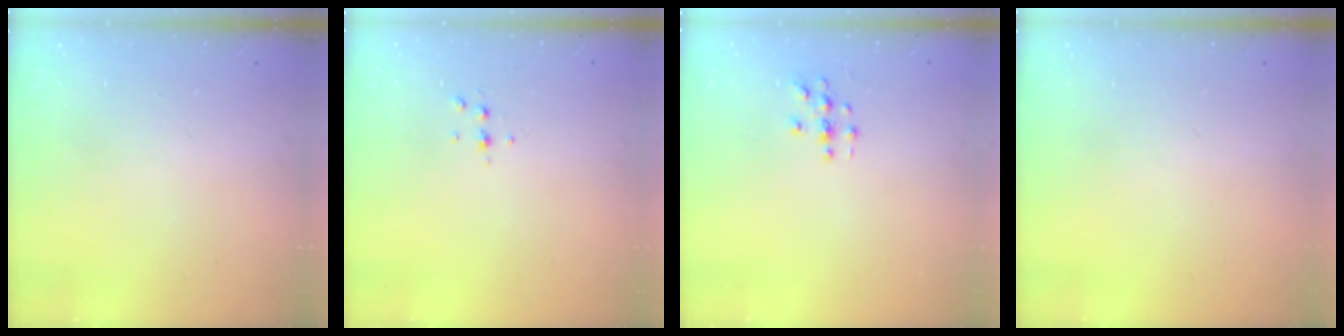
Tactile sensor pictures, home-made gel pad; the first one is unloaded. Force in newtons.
{"total": 4.1, "press": 4.0, "slide": 0.9}
{"total": 3.2, "press": 3.2, "slide": 0.2}
{"total": 0.0}